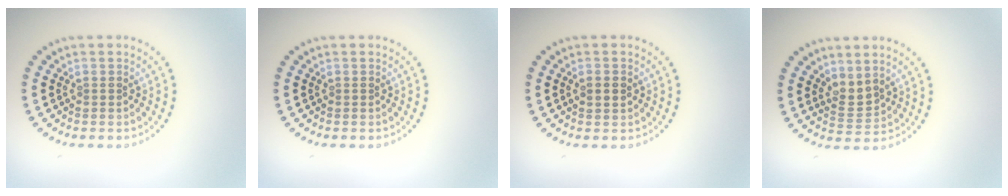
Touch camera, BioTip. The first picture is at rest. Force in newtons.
{"total": 0.0}
{"total": 1.0, "press": 1.0, "slide": 0.0}
{"total": 2.0, "press": 1.4, "slide": 1.4}